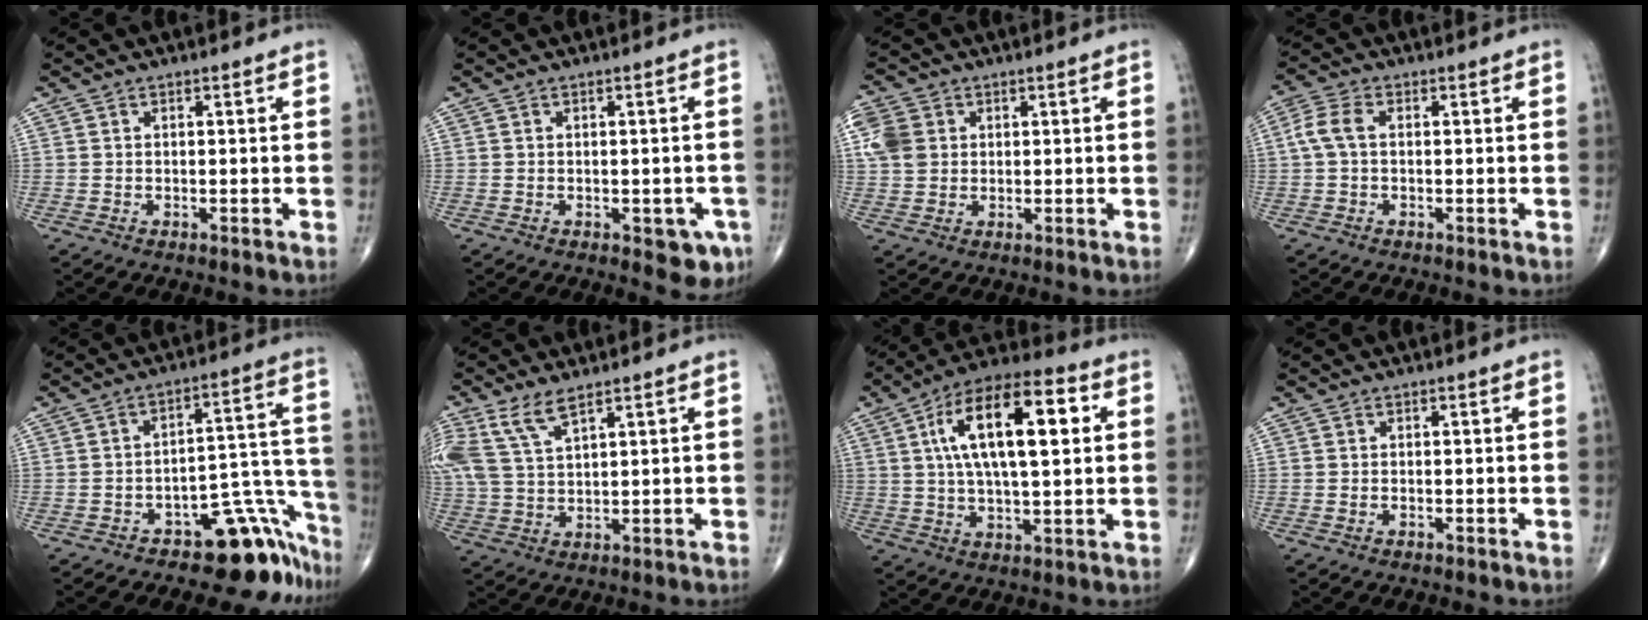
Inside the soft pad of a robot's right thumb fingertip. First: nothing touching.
{"total": 4.9, "force": [-2.0, 2.4, 3.8], "torque": [-0.017, -0.001, -0.021]}
{"total": 7.2, "force": [1.8, 5.9, 3.8], "torque": [-0.080, 0.004, 0.034]}
{"total": 4.5, "force": [0.3, 2.6, 3.6], "torque": [-0.089, 0.013, 0.000]}
{"total": 13.1, "force": [-9.8, 5.9, 6.6], "torque": [-0.002, 0.134, -0.140]}
{"total": 8.9, "force": [5.4, 3.3, 6.3], "torque": [-0.150, -0.005, 0.118]}
{"total": 18.7, "force": [4.7, 7.5, 16.5], "torque": [-0.272, 0.015, 0.071]}
{"total": 0.0}